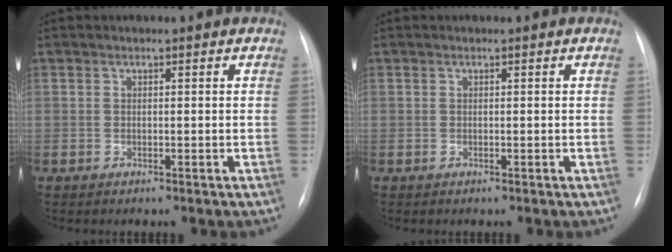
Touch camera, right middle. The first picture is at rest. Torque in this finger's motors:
{"motor_torque": [0.00, 0.00, 0.00, -0.01]}